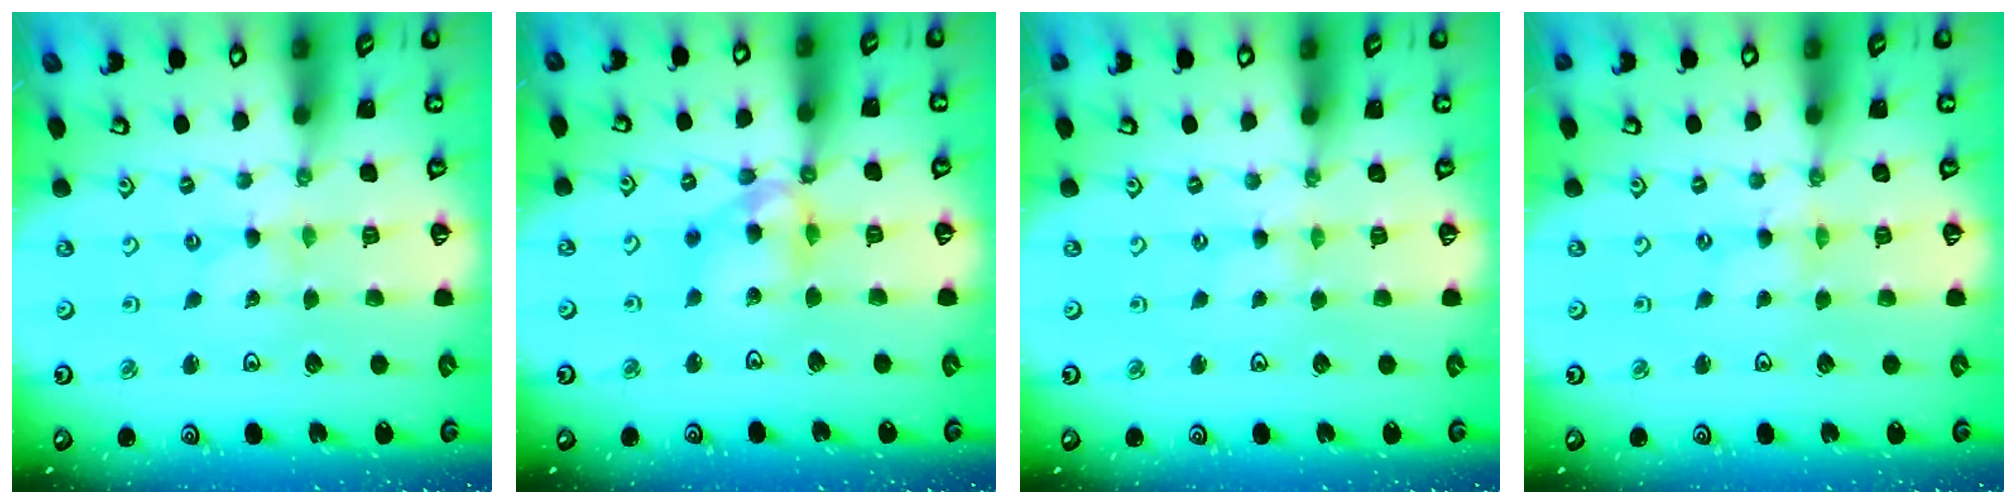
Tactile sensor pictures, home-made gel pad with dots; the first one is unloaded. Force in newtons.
{"total": 12.3, "press": 12.0, "slide": 2.7}
{"total": 1.1, "press": 1.1, "slide": 0.2}
{"total": 0.0}